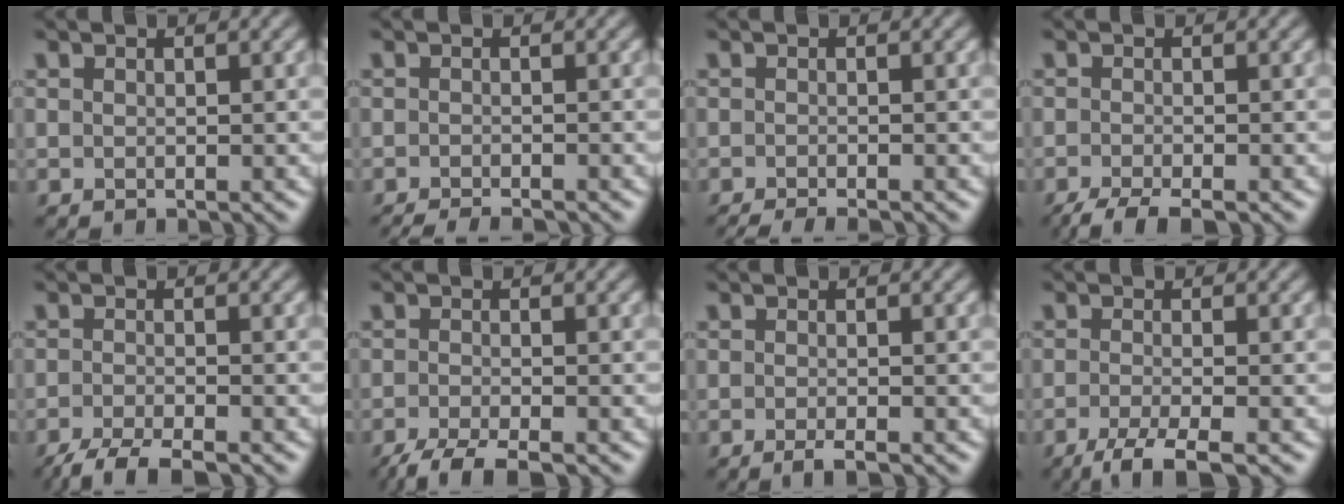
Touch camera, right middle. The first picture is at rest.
{"total": 3.0, "force": [-2.5, 0.4, 1.5], "torque": [-0.021, -0.002, -0.043]}
{"total": 2.7, "force": [-2.1, 0.4, 1.6], "torque": [-0.019, -0.004, -0.037]}
{"total": 3.6, "force": [-2.7, 0.7, 2.3], "torque": [-0.038, -0.006, -0.054]}
{"total": 4.0, "force": [-3.1, 0.7, 2.4], "torque": [-0.043, -0.007, -0.064]}
{"total": 3.8, "force": [-2.8, 0.7, 2.5], "torque": [-0.044, -0.007, -0.060]}
{"total": 1.6, "force": [-0.9, 0.3, 1.3], "torque": [-0.016, -0.003, -0.019]}
{"total": 3.8, "force": [-2.3, 0.8, 2.9], "torque": [-0.050, -0.007, -0.053]}